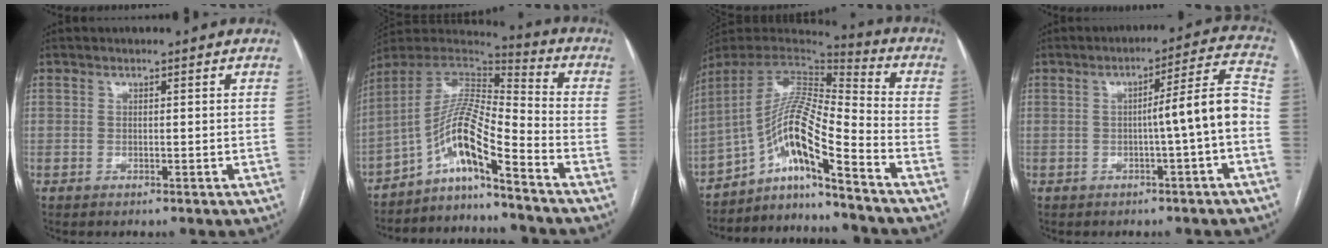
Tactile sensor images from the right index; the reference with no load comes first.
{"total": 11.8, "force": [-7.6, 0.8, 9.1], "torque": [-0.176, 0.018, -0.137]}
{"total": 13.9, "force": [-9.2, -0.1, 10.5], "torque": [-0.194, 0.014, -0.162]}
{"total": 7.8, "force": [-1.8, -0.8, 7.6], "torque": [-0.103, 0.019, -0.024]}